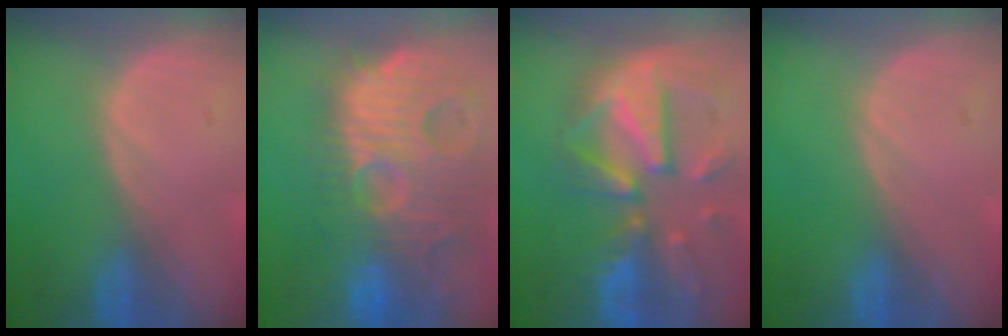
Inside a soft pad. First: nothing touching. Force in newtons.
{"total": 14.9, "press": 12.8, "slide": 7.6}
{"total": 12.1, "press": 10.5, "slide": 6.2}
{"total": 0.0}